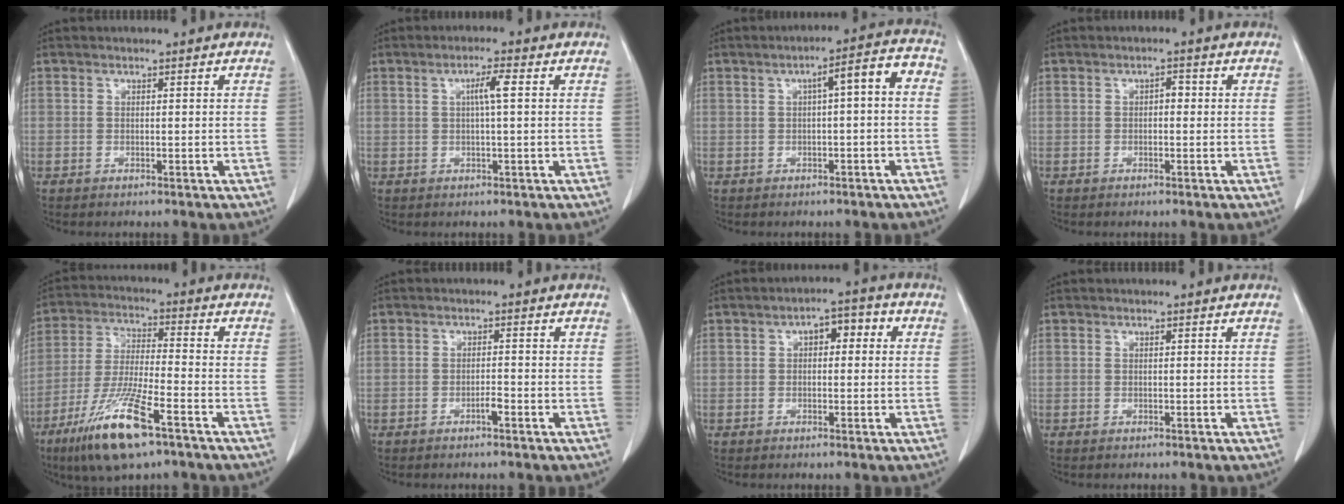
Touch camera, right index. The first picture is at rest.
{"total": 3.2, "force": [0.6, 0.0, 3.1], "torque": [-0.055, 0.003, 0.010]}
{"total": 5.6, "force": [0.2, 1.0, 5.6], "torque": [-0.075, 0.026, -0.001]}
{"total": 1.3, "force": [0.0, 0.7, 1.0], "torque": [-0.011, 0.005, -0.003]}
{"total": 13.4, "force": [-7.8, 1.5, 10.8], "torque": [-0.223, -0.033, -0.140]}
{"total": 1.3, "force": [-0.9, 0.1, 1.0], "torque": [-0.019, 0.001, -0.015]}
{"total": 4.8, "force": [0.9, 2.3, 4.1], "torque": [-0.056, 0.032, 0.009]}
{"total": 0.0}